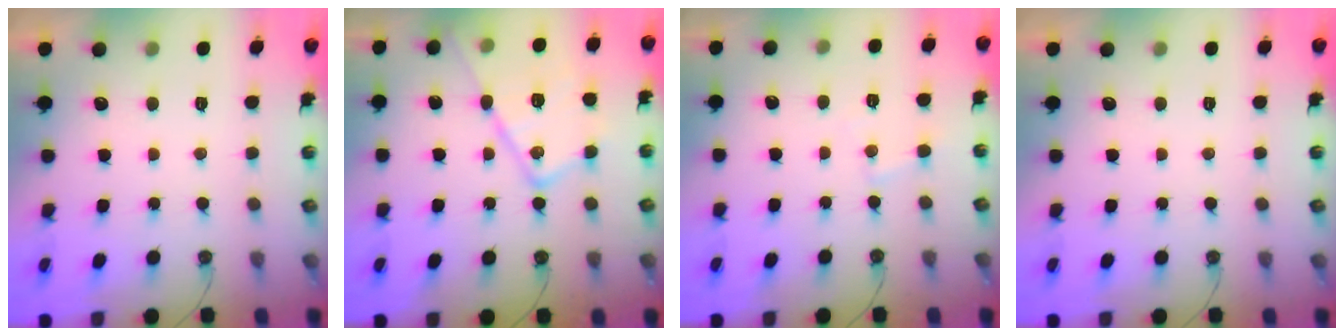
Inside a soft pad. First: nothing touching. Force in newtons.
{"total": 17.6, "press": 17.5, "slide": 1.5}
{"total": 3.9, "press": 3.9, "slide": 0.5}
{"total": 0.0}